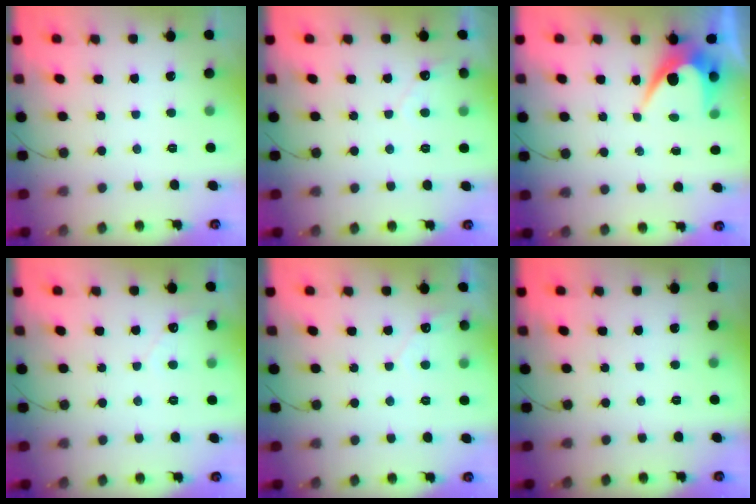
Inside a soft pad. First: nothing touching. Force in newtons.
{"total": 3.1, "press": 3.1, "slide": 0.2}
{"total": 6.0, "press": 6.0, "slide": 0.4}
{"total": 2.2, "press": 2.2, "slide": 0.2}
{"total": 2.8, "press": 2.8, "slide": 0.1}
{"total": 0.0}